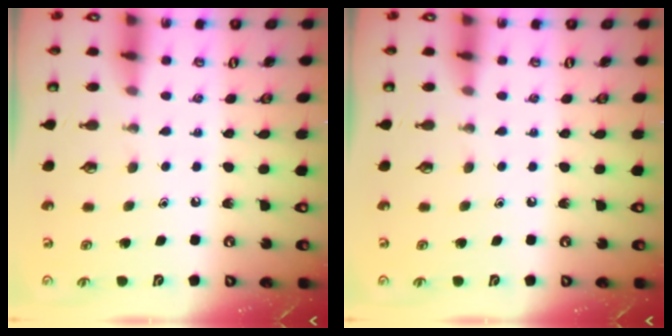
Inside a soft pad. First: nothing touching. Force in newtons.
{"total": 0.0}